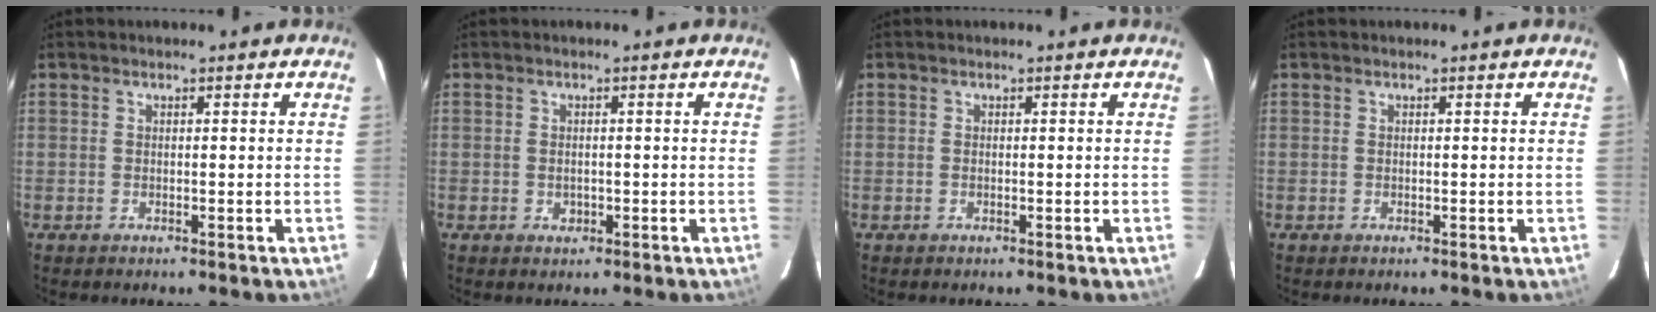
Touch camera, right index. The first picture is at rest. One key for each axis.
{"total": 1.4, "fx": -0.2, "fy": 1.2, "fz": 0.6, "tx": -0.008, "ty": 0.000, "tz": -0.003}
{"total": 0.0}
{"total": 0.0}